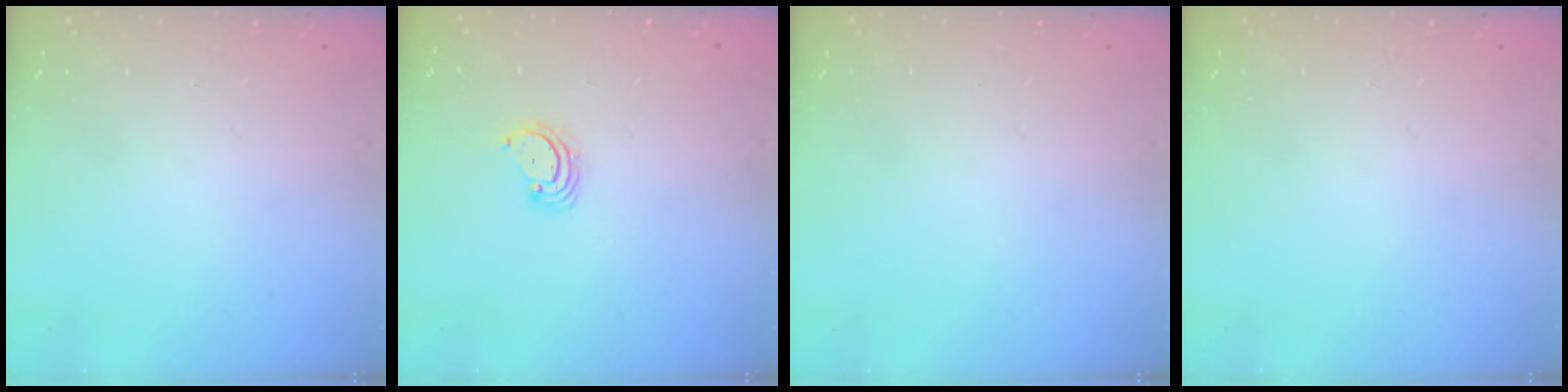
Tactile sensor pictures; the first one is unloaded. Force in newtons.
{"total": 3.8, "press": 3.8, "slide": 0.4}
{"total": 0.0}
{"total": 0.0}